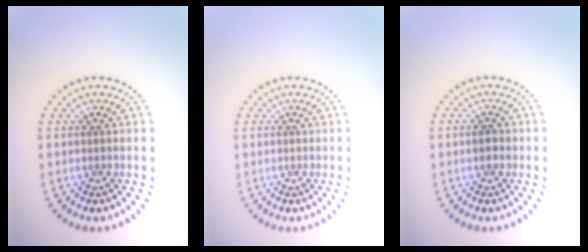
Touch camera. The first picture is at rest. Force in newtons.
{"total": 0.0}
{"total": 1.3, "press": 1.3, "slide": 0.3}